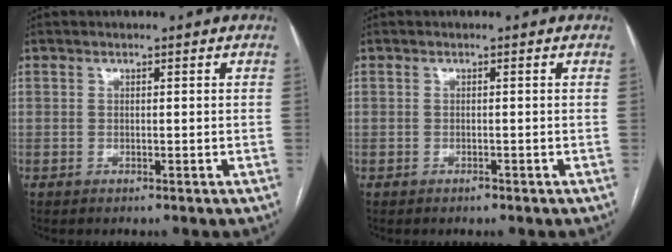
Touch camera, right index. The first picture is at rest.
{"total": 0.0}